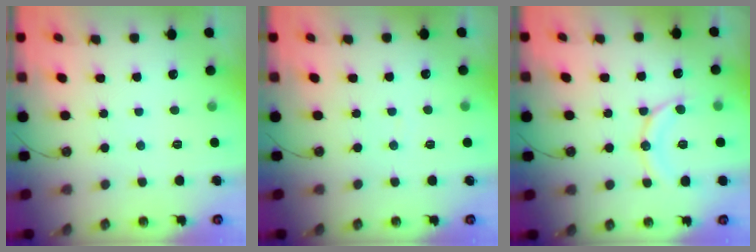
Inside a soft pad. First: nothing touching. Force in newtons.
{"total": 2.0, "press": 2.0, "slide": 0.1}
{"total": 12.7, "press": 12.6, "slide": 1.4}